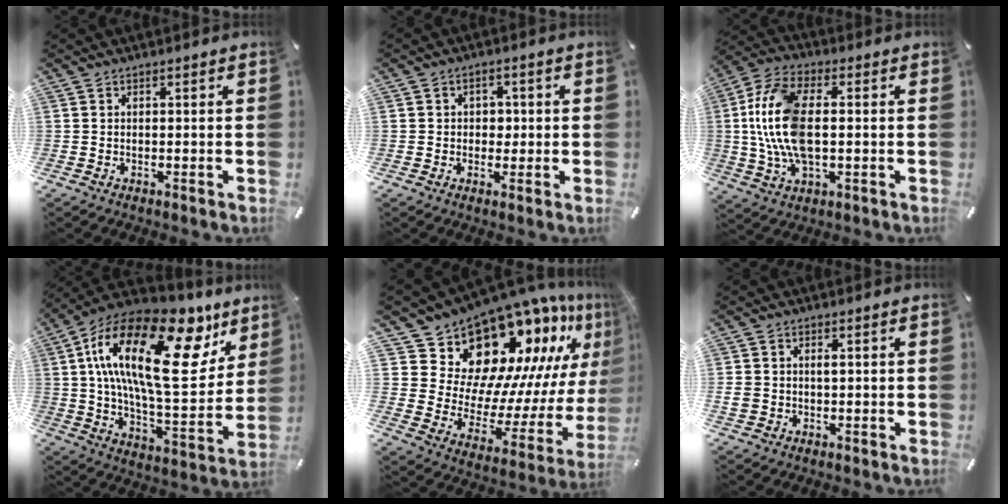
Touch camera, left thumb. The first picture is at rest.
{"total": 3.0, "force": [-0.2, 2.7, 1.2], "torque": [-0.010, 0.002, -0.010]}
{"total": 15.0, "force": [0.5, 7.4, 13.1], "torque": [-0.290, -0.011, 0.005]}
{"total": 28.2, "force": [10.5, 12.2, 23.2], "torque": [-0.413, -0.060, 0.174]}
{"total": 19.2, "force": [16.5, 8.1, 5.7], "torque": [-0.078, -0.165, 0.289]}
{"total": 2.1, "force": [0.2, 1.7, 1.2], "torque": [-0.028, 0.007, 0.002]}